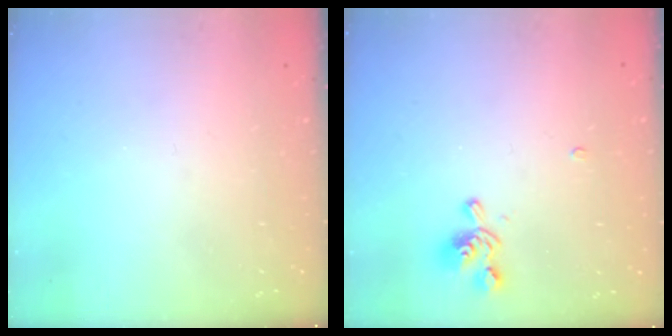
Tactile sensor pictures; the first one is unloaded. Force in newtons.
{"total": 1.1, "press": 0.1, "slide": 1.1}